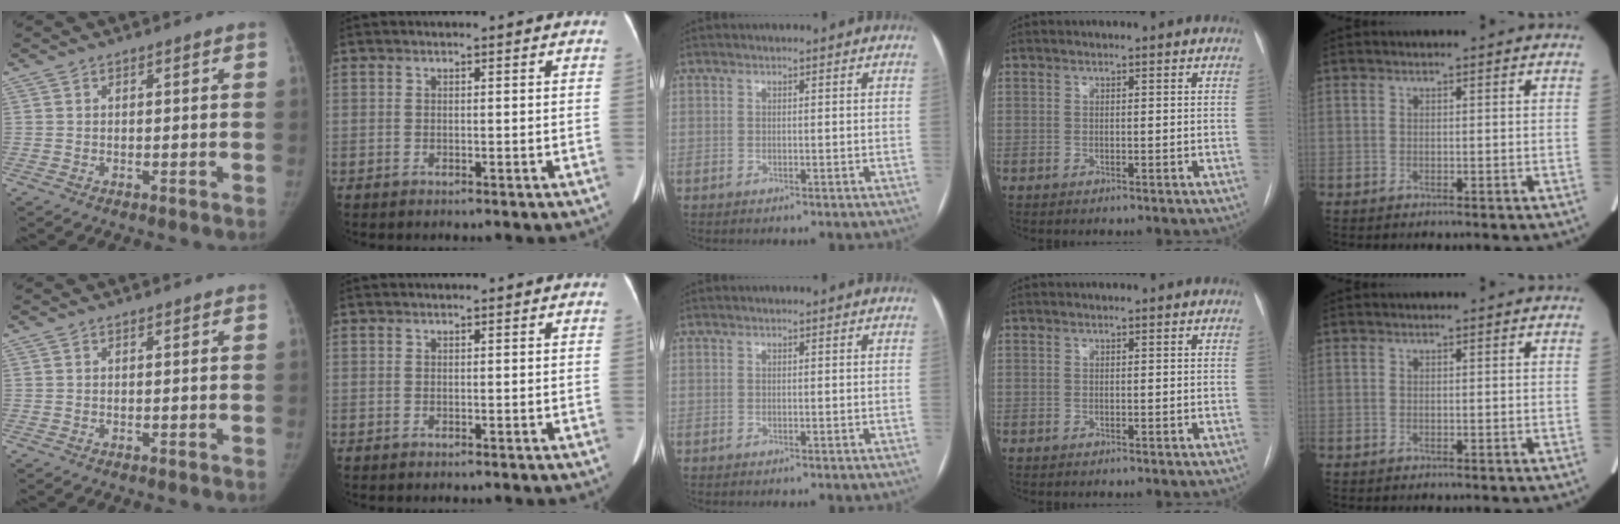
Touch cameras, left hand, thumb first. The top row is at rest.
{}